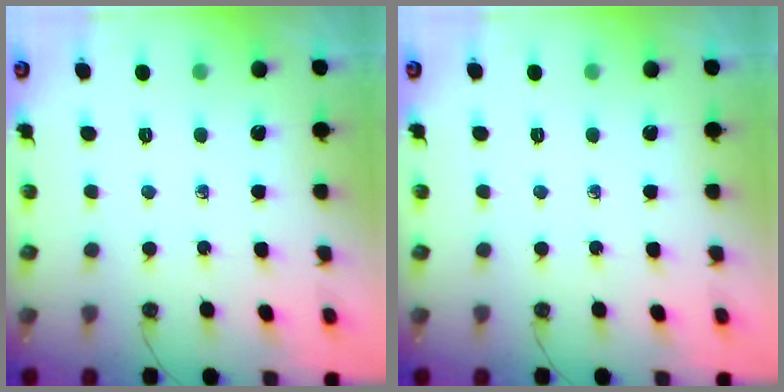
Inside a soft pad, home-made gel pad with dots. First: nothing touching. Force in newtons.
{"total": 0.0}